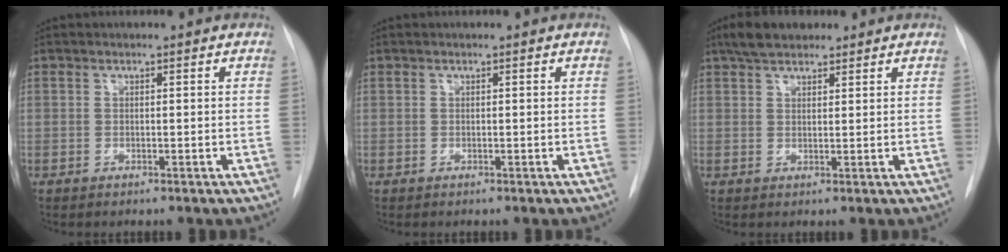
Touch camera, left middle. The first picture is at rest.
{"total": 0.0}
{"total": 4.7, "force": [3.6, 2.1, 2.2], "torque": [-0.045, 0.016, 0.065]}